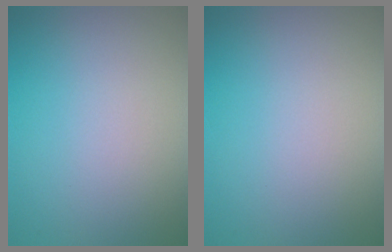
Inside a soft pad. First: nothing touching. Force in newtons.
{"total": 0.0}